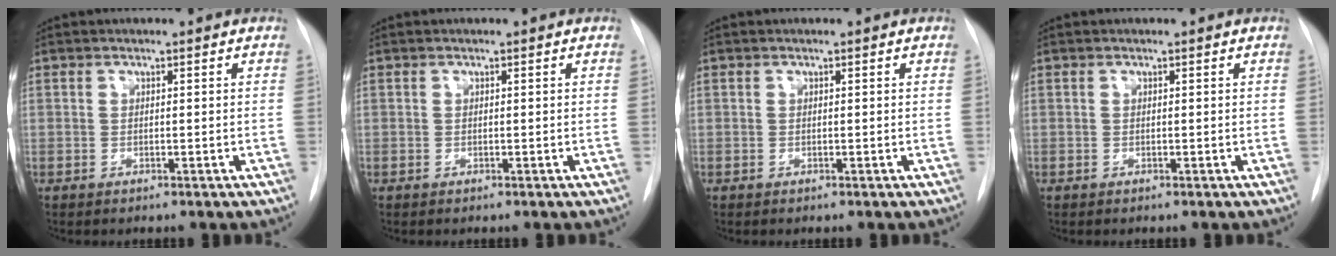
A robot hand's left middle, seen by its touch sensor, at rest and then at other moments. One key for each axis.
{"total": 0.0}
{"total": 0.0}
{"total": 0.0}